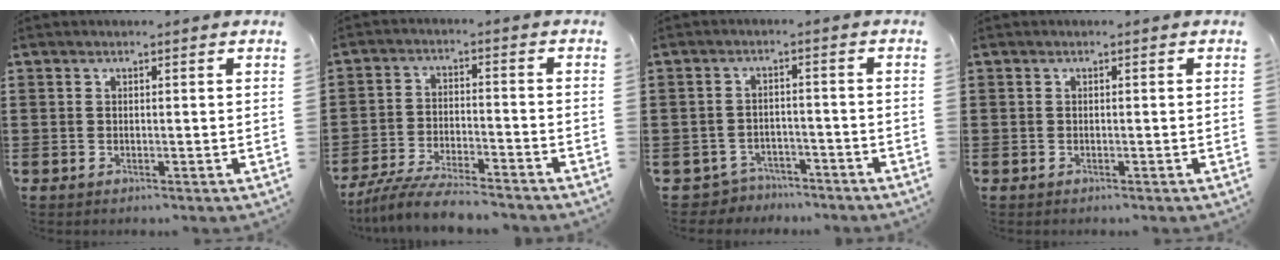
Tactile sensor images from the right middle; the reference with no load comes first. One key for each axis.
{"total": 6.8, "fx": -6.3, "fy": 0.7, "fz": 2.4, "tx": -0.053, "ty": 0.000, "tz": -0.122}
{"total": 3.2, "fx": -3.1, "fy": 0.9, "fz": -0.2, "tx": -0.015, "ty": 0.001, "tz": -0.071}
{"total": 0.0}